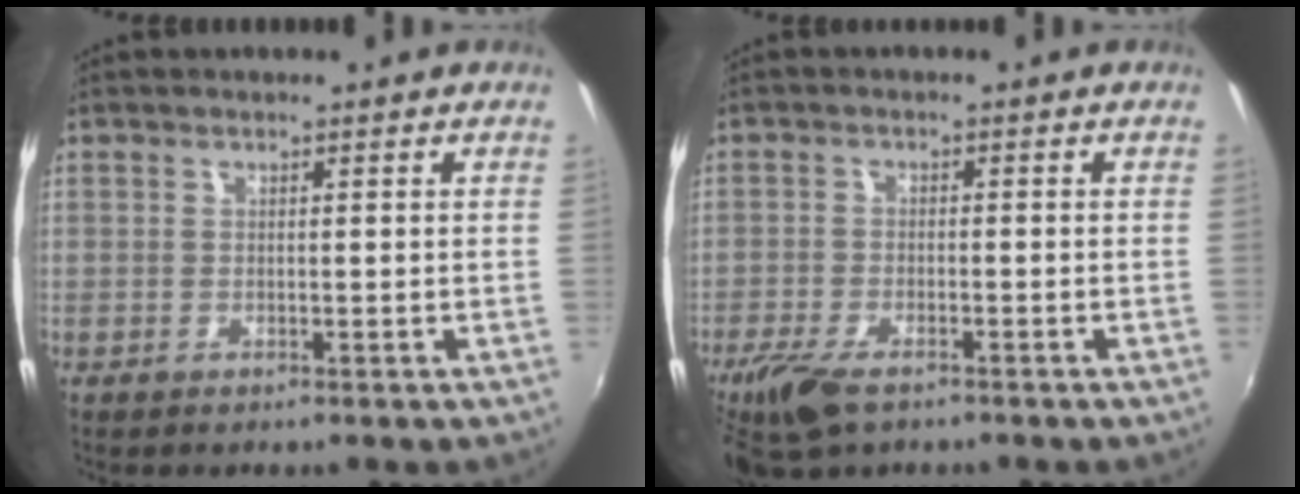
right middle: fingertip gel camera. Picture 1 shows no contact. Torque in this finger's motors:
{"motor_torque": [0.58, -0.60, 0.15, 0.09]}